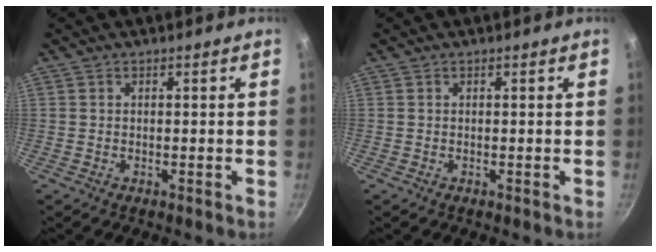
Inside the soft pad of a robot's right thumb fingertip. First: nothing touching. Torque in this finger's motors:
{"motor_torque": [0.01, 0.01, -0.08, 0.07, 0.02]}